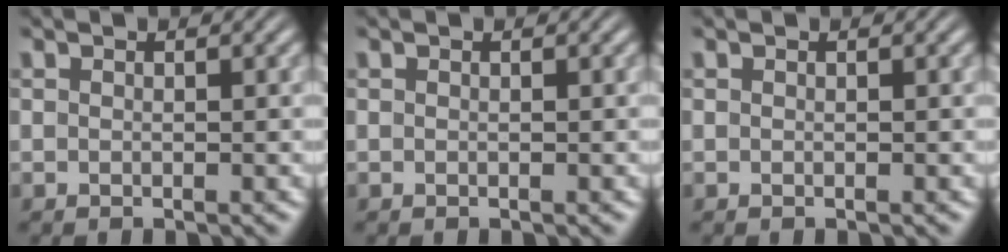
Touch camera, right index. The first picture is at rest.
{"total": 0.0}
{"total": 0.0}